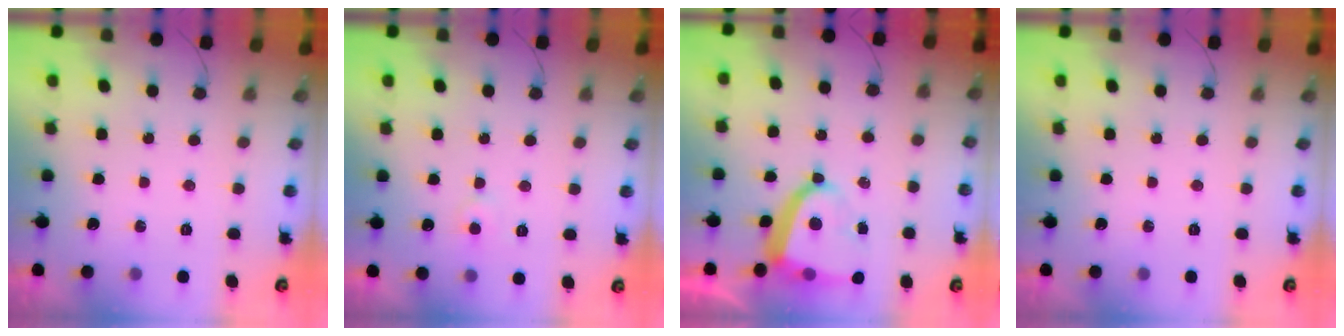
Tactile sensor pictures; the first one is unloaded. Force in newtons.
{"total": 4.6, "press": 4.6, "slide": 0.4}
{"total": 9.9, "press": 9.9, "slide": 1.0}
{"total": 0.0}